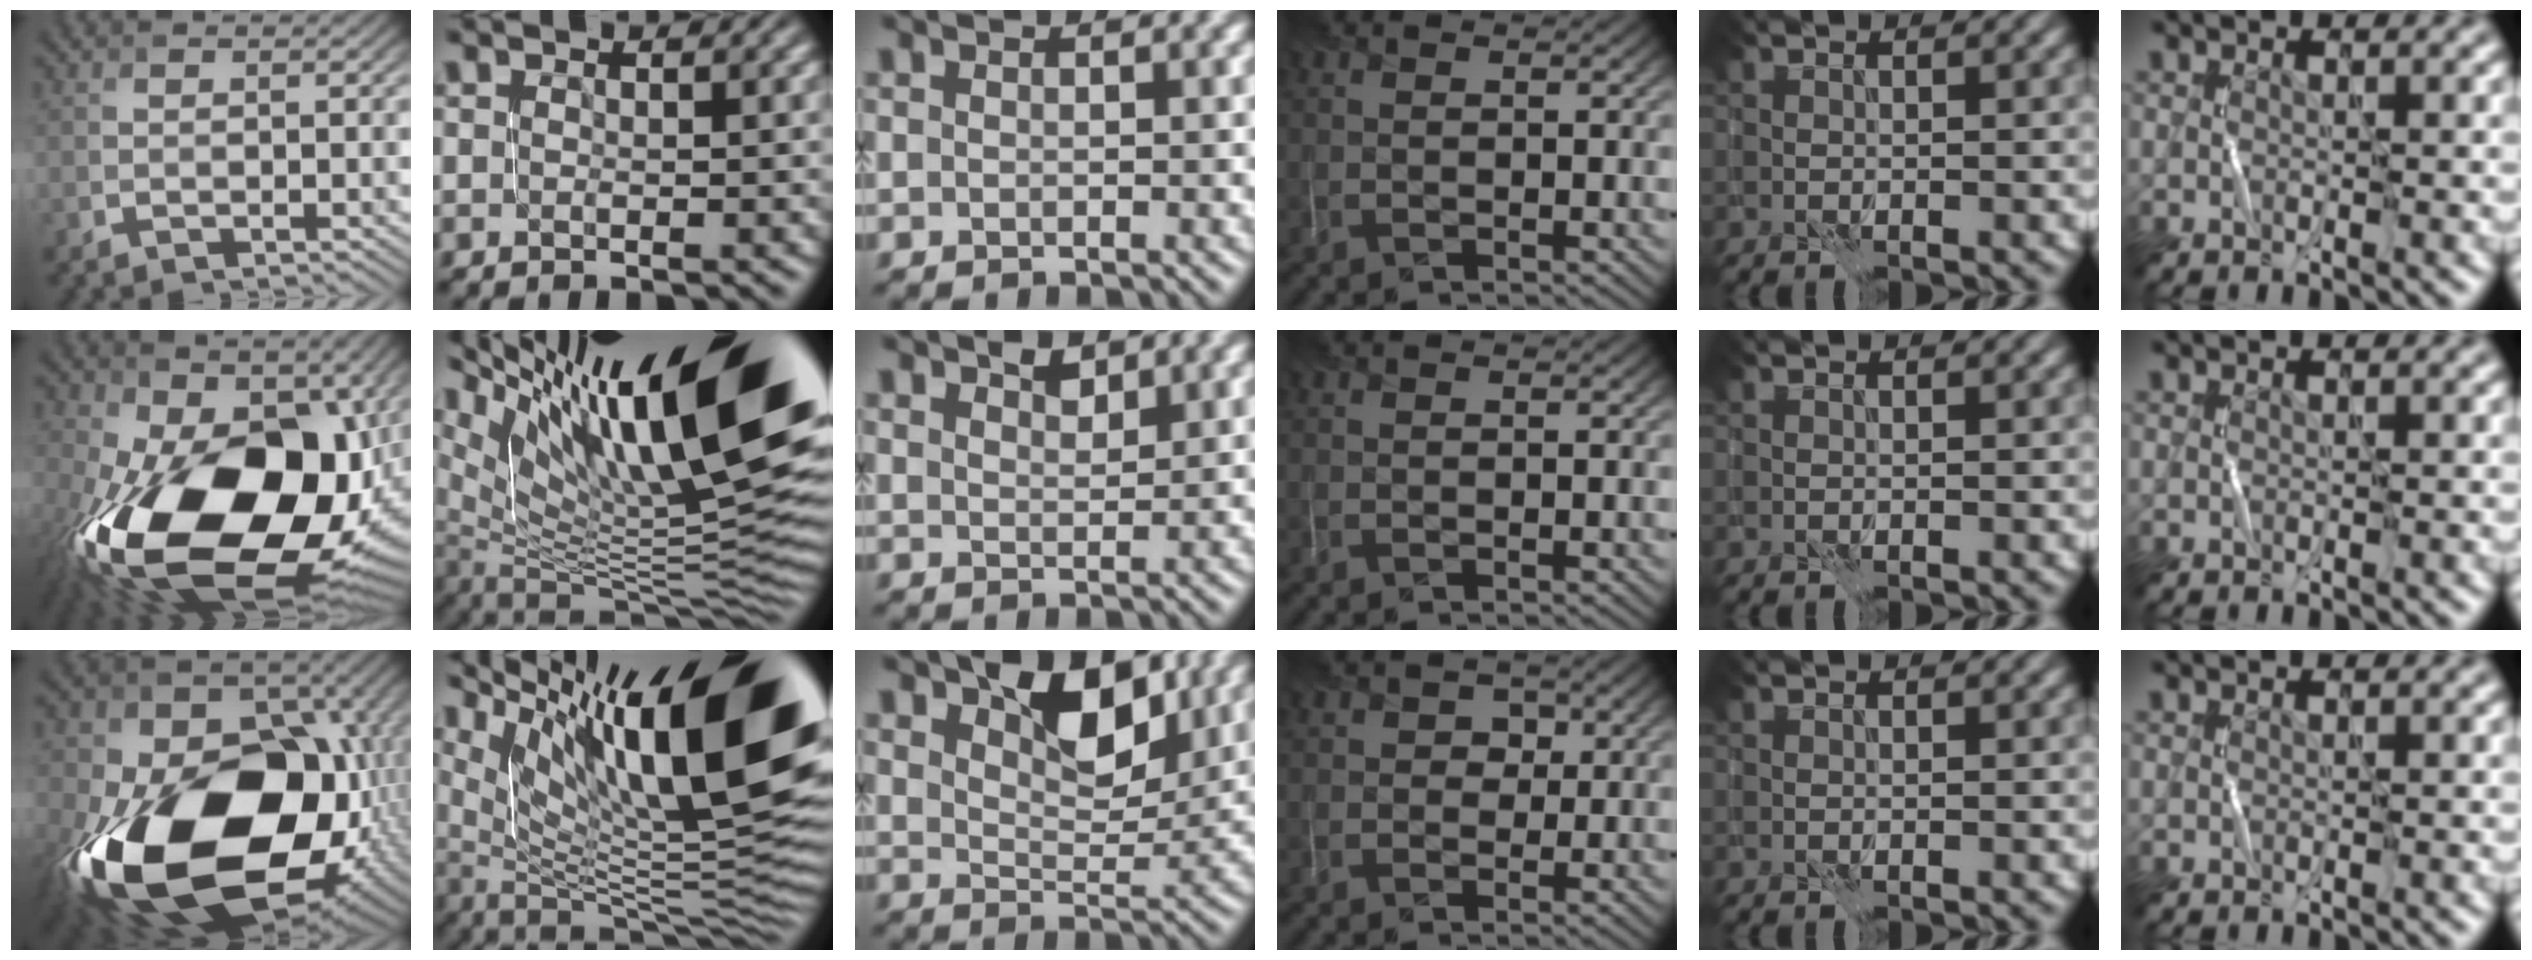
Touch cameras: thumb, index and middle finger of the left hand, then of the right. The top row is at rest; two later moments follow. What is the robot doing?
{"motion": "close", "object": "stapler"}